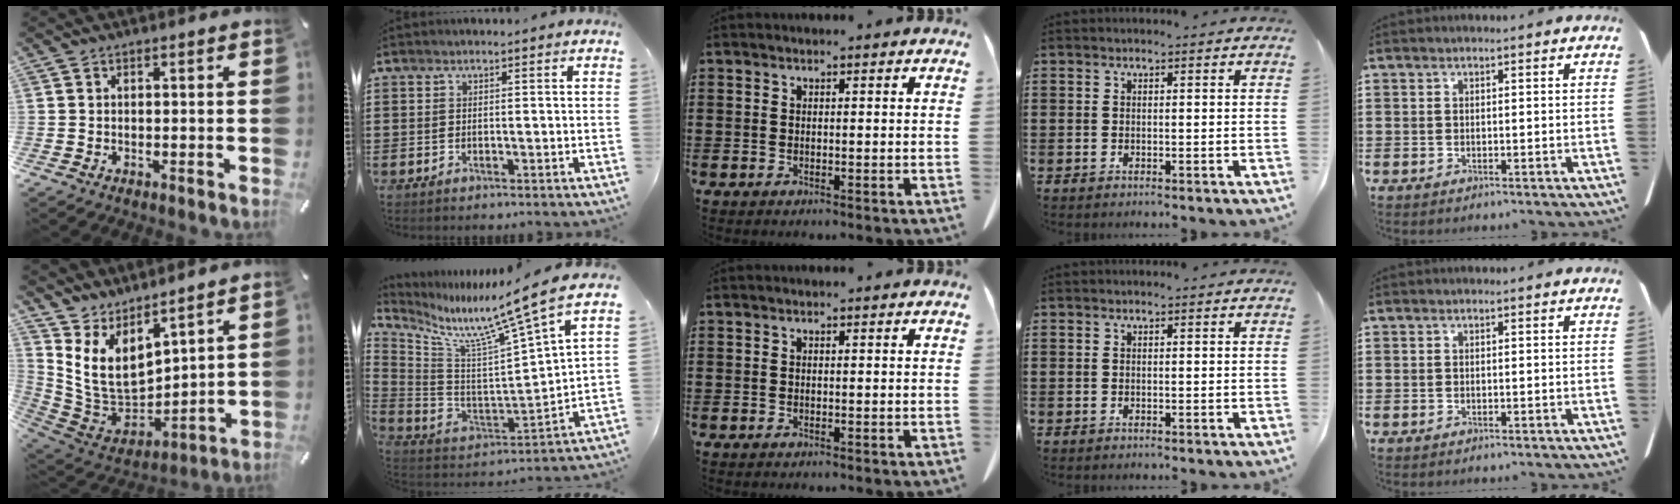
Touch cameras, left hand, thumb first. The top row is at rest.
{"thumb": {"total": 10.8, "force": [5.2, 7.5, 5.8], "torque": [-0.140, -0.063, 0.110]}, "index": {"total": 9.5, "force": [7.7, -1.7, 5.2], "torque": [-0.117, -0.082, 0.111]}}